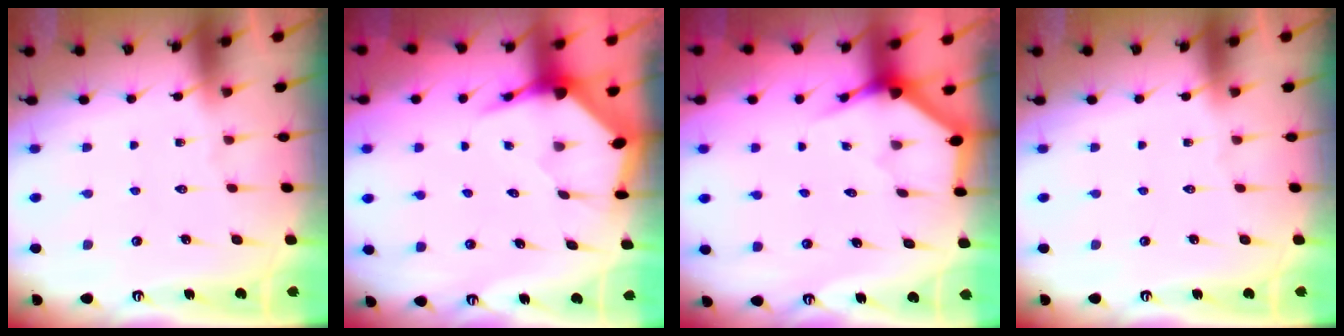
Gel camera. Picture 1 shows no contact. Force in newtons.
{"total": 3.9, "press": 3.9, "slide": 0.5}
{"total": 3.5, "press": 3.5, "slide": 0.3}
{"total": 0.0}